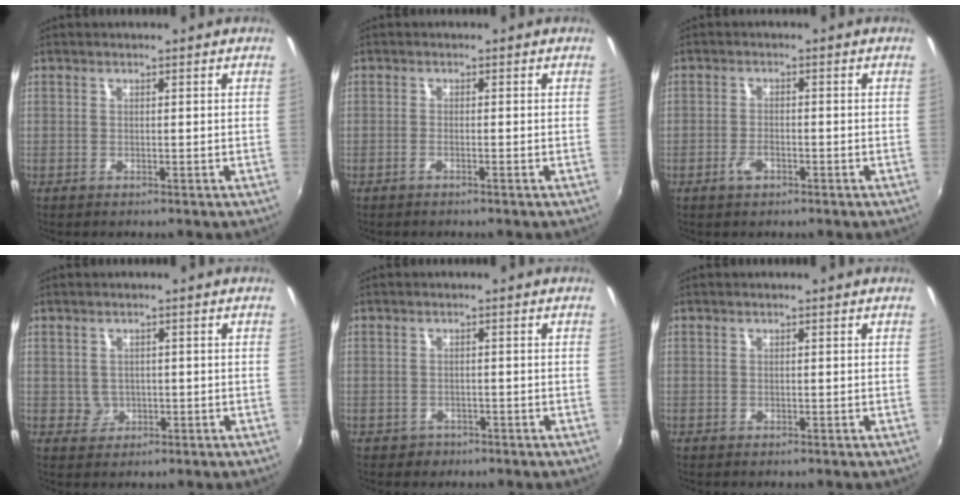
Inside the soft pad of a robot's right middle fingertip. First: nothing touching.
{"total": 1.1, "force": [-0.8, -0.3, 0.7], "torque": [-0.012, 0.000, -0.017]}
{"total": 2.6, "force": [-1.6, 1.1, 1.7], "torque": [-0.039, -0.001, -0.030]}
{"total": 2.3, "force": [-0.1, 2.2, 0.3], "torque": [-0.002, 0.003, 0.003]}
{"total": 2.3, "force": [-1.2, 1.9, 0.4], "torque": [-0.013, -0.002, -0.016]}
{"total": 0.0}